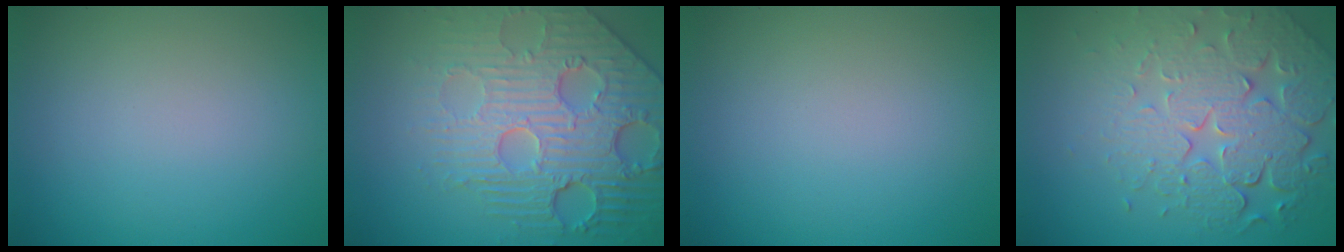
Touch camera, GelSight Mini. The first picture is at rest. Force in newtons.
{"total": 7.5, "press": 5.9, "slide": 4.7}
{"total": 0.0}
{"total": 7.7, "press": 5.5, "slide": 5.4}